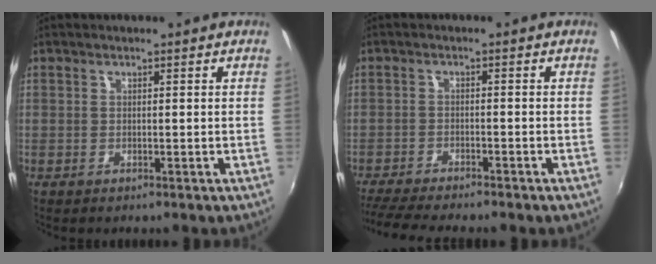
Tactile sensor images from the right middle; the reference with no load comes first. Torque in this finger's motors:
{"motor_torque": [1.02, -1.11, 0.14, 0.06]}